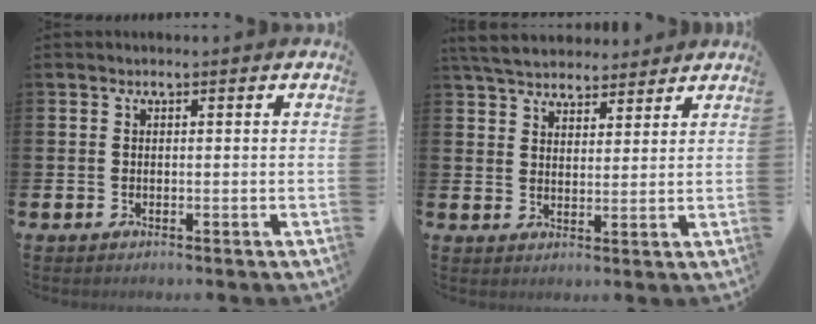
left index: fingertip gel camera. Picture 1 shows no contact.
{"total": 5.5, "force": [5.3, 1.5, 0.7], "torque": [-0.027, -0.023, 0.095]}